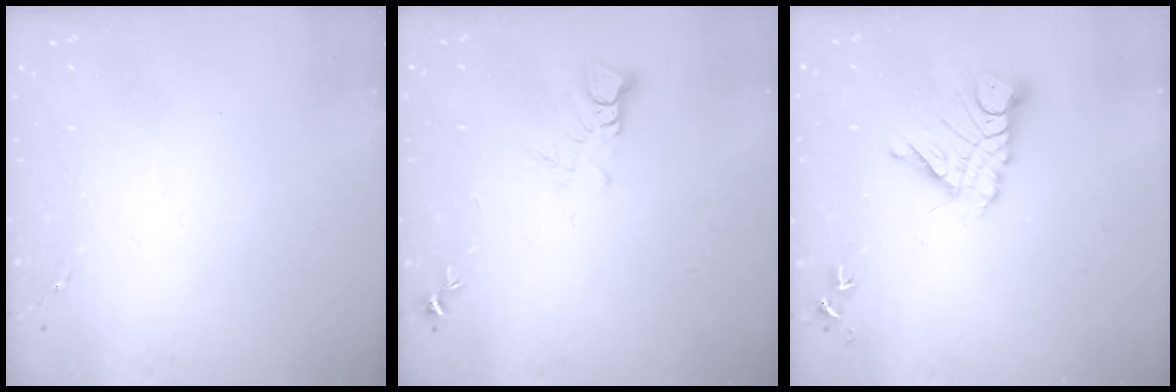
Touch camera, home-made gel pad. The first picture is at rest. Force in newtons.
{"total": 3.8, "press": 3.7, "slide": 0.2}
{"total": 11.9, "press": 11.9, "slide": 1.1}